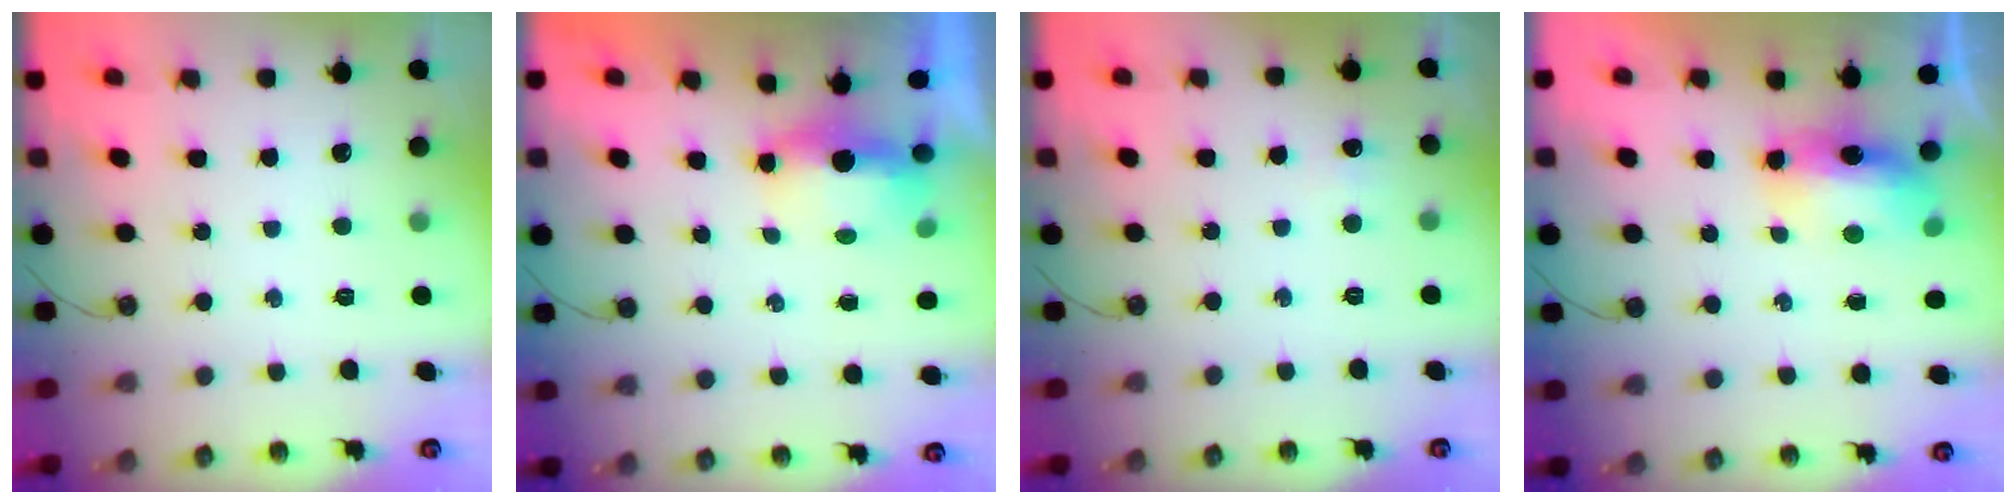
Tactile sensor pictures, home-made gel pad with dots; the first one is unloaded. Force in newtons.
{"total": 5.8, "press": 5.2, "slide": 2.5}
{"total": 3.4, "press": 3.4, "slide": 0.3}
{"total": 8.4, "press": 8.4, "slide": 0.7}